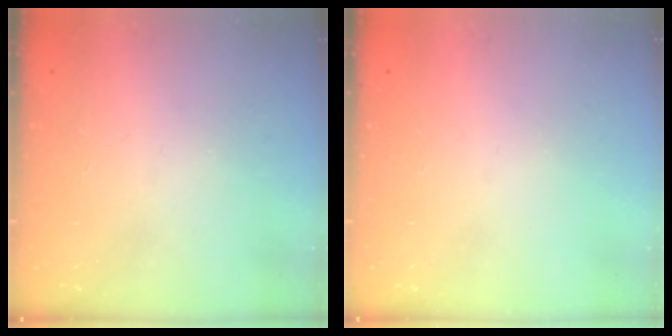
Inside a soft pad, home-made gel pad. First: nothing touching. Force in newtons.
{"total": 0.0}